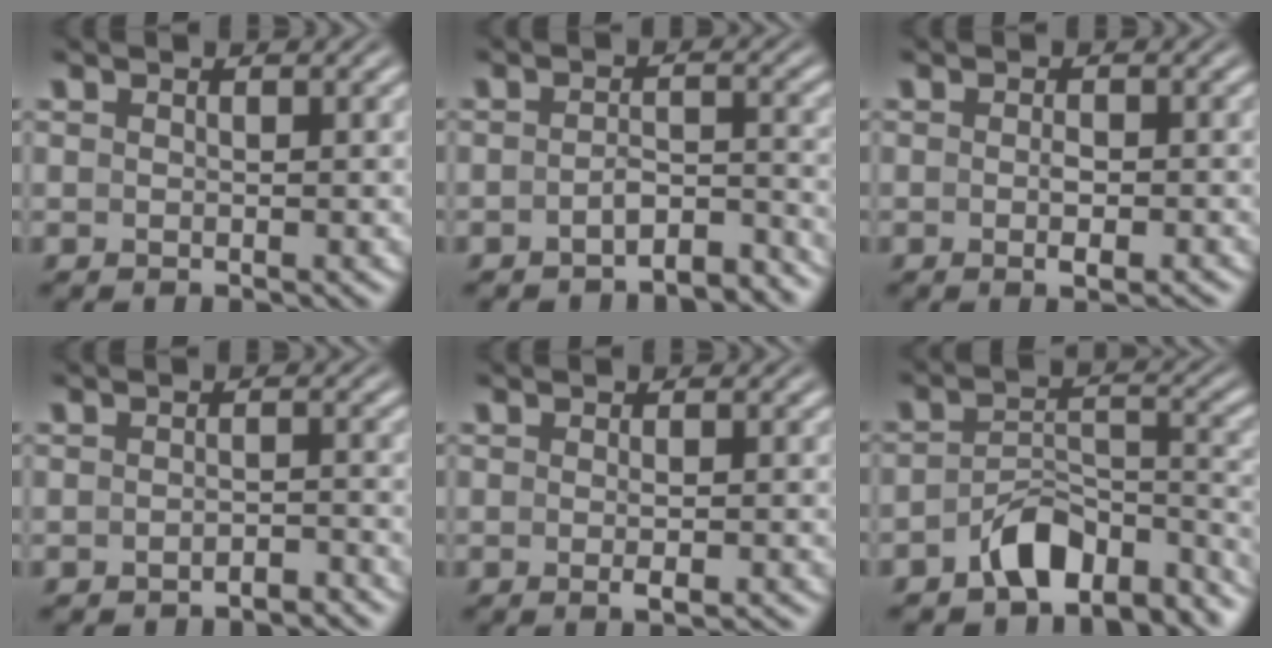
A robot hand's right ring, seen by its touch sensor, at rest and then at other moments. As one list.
[{"total": 4.4, "force": [-4.1, 0.9, 1.2], "torque": [-0.009, -0.011, -0.067]}, {"total": 1.8, "force": [-0.9, 0.5, 1.5], "torque": [-0.023, -0.003, -0.014]}, {"total": 2.4, "force": [-2.4, 0.1, 0.3], "torque": [-0.004, -0.004, -0.038]}, {"total": 1.6, "force": [-1.1, 0.1, 1.2], "torque": [-0.020, -0.001, -0.015]}, {"total": 7.3, "force": [-6.0, 2.8, 3.2], "torque": [-0.046, -0.014, -0.087]}]